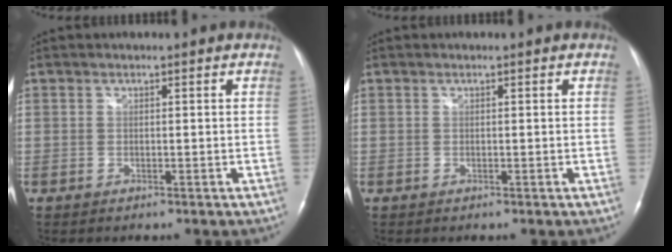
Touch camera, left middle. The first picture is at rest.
{"total": 0.0}